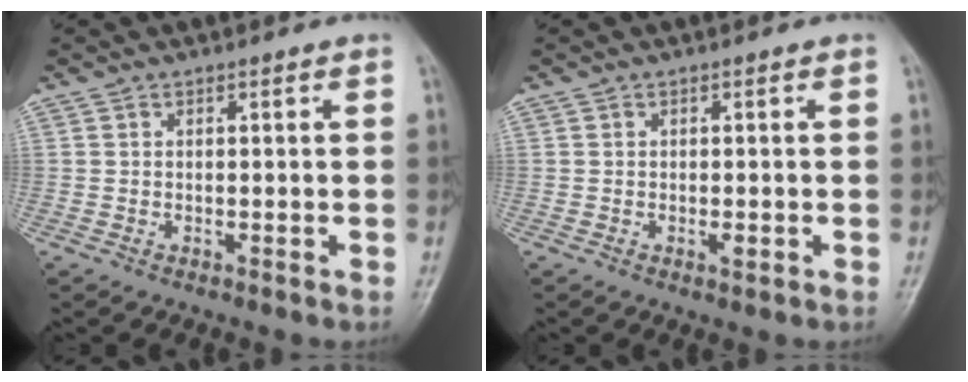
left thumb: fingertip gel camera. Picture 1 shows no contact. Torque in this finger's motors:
{"motor_torque": [-0.01, 0.01, 0.07, 0.01, 0.00]}